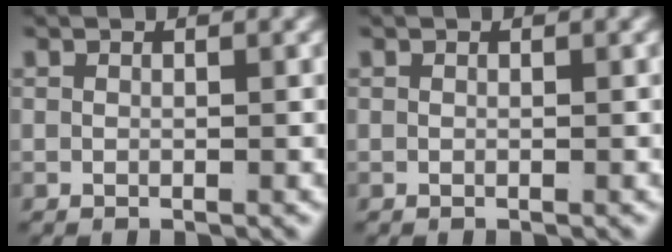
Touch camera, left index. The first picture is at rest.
{"total": 0.0}